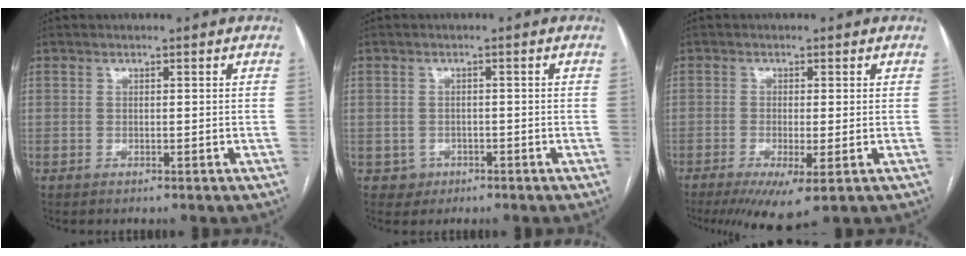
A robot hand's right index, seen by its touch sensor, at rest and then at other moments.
{"total": 2.5, "force": [-1.0, 2.2, 0.0], "torque": [0.009, 0.011, -0.013]}
{"total": 6.8, "force": [-3.4, 1.1, 5.8], "torque": [-0.091, -0.019, -0.051]}